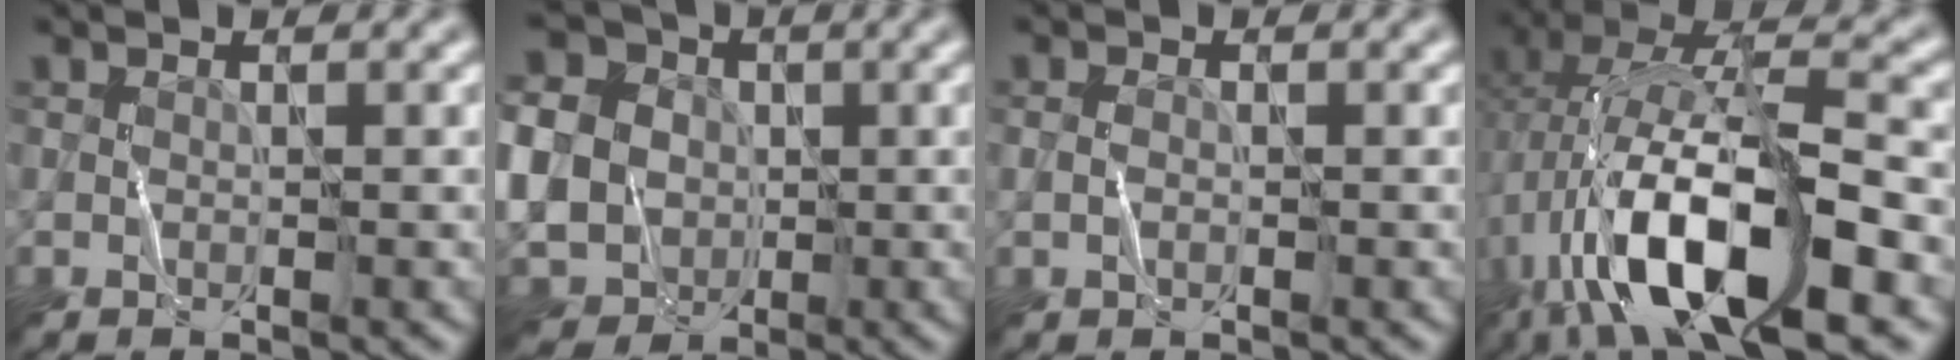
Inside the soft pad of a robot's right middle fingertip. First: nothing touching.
{"total": 13.0, "force": [-0.8, 11.1, 6.7], "torque": [-0.162, -0.002, -0.047]}
{"total": 0.9, "force": [-0.2, 0.6, 0.7], "torque": [-0.017, 0.002, -0.008]}
{"total": 14.0, "force": [-4.9, 4.6, 12.3], "torque": [-0.228, 0.016, -0.087]}